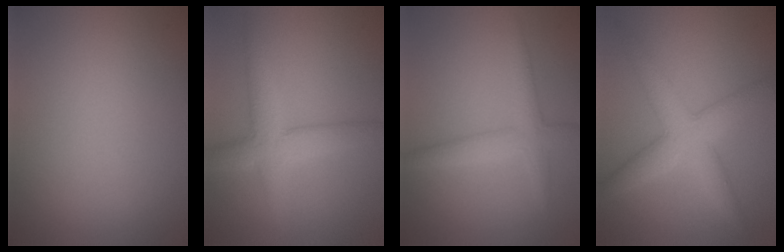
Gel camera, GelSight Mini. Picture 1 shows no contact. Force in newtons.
{"total": 4.4, "press": 4.4, "slide": 0.3}
{"total": 2.7, "press": 2.7, "slide": 0.2}
{"total": 5.2, "press": 5.2, "slide": 0.2}